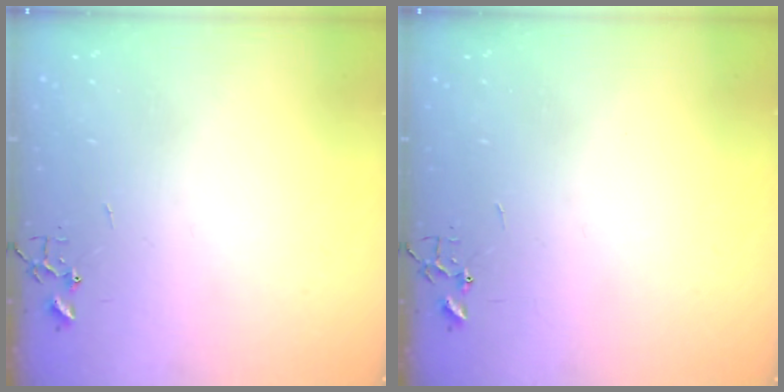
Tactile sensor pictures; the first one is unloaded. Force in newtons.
{"total": 0.0}